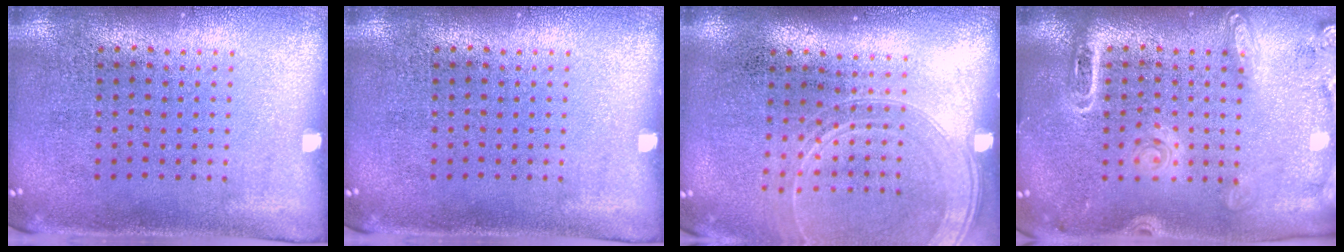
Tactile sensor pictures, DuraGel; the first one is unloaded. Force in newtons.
{"total": 0.0}
{"total": 1.7, "press": 1.6, "slide": 0.7}
{"total": 1.9, "press": 1.7, "slide": 0.9}